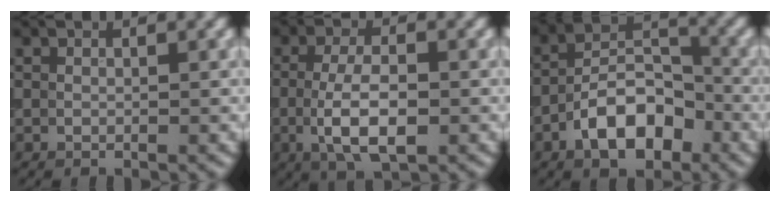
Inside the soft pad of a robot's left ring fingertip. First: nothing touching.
{"total": 5.5, "force": [-1.2, 2.3, 4.8], "torque": [-0.095, -0.004, -0.024]}
{"total": 7.2, "force": [-3.5, 3.7, 5.1], "torque": [-0.077, 0.010, -0.068]}